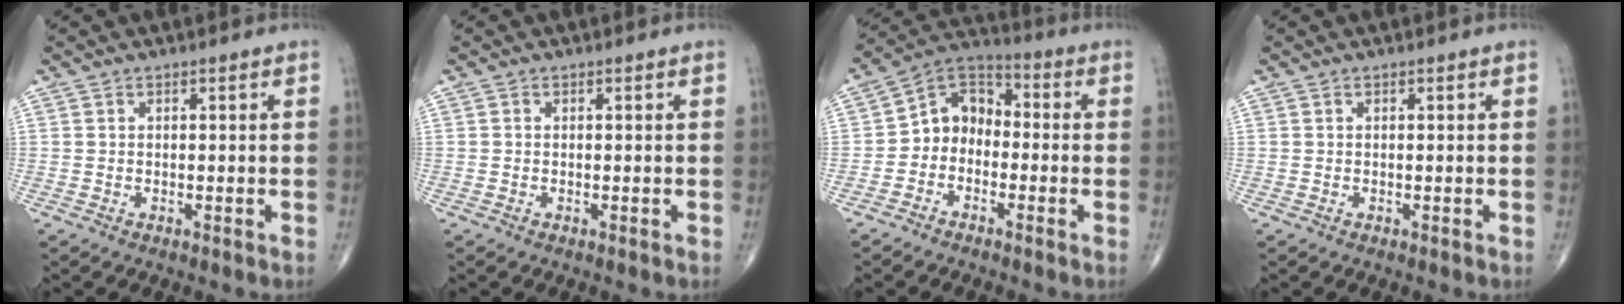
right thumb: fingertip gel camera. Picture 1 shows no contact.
{"total": 0.0}
{"total": 8.6, "force": [-1.9, 6.9, 4.8], "torque": [-0.049, 0.044, -0.056]}
{"total": 0.0}